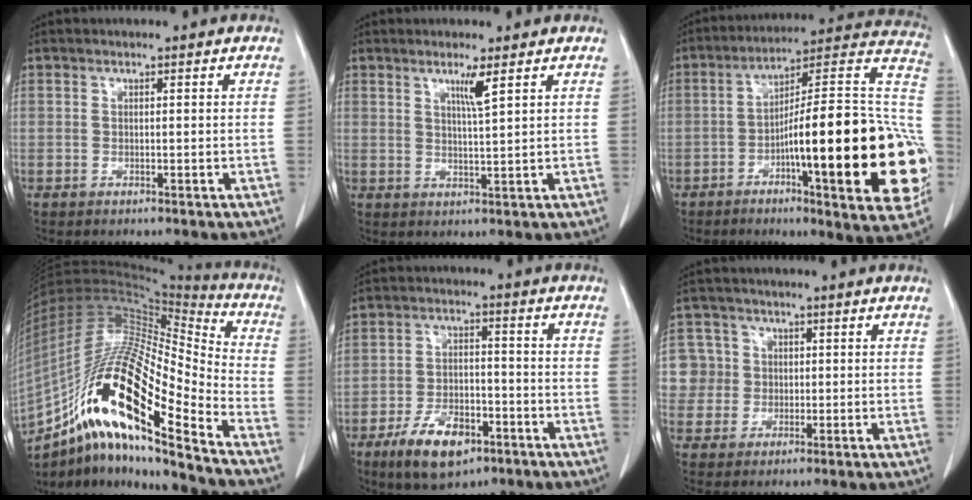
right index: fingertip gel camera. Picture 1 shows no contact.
{"total": 3.1, "force": [1.7, -0.6, 2.5], "torque": [-0.047, -0.008, 0.034]}
{"total": 28.1, "force": [-6.0, 3.9, 27.2], "torque": [-0.290, 0.015, -0.085]}
{"total": 24.8, "force": [-14.3, 3.6, 20.0], "torque": [-0.386, -0.015, -0.258]}
{"total": 9.9, "force": [-5.8, 4.8, 6.4], "torque": [-0.119, -0.001, -0.097]}
{"total": 6.2, "force": [0.8, 6.2, -0.1], "torque": [0.004, 0.025, 0.022]}